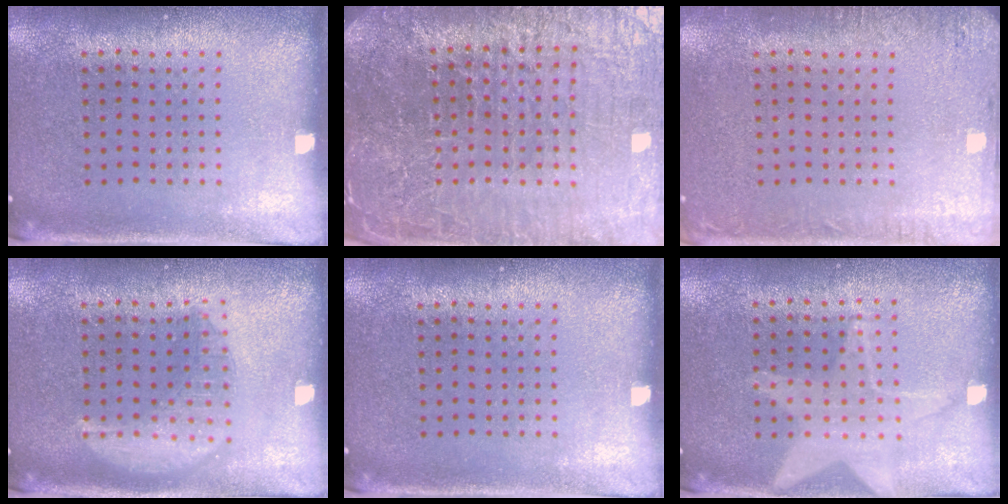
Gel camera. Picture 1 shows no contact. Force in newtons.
{"total": 6.8, "press": 6.0, "slide": 3.3}
{"total": 2.2, "press": 2.1, "slide": 0.3}
{"total": 1.8, "press": 1.8, "slide": 0.2}
{"total": 0.0}
{"total": 1.0, "press": 1.0, "slide": 0.1}